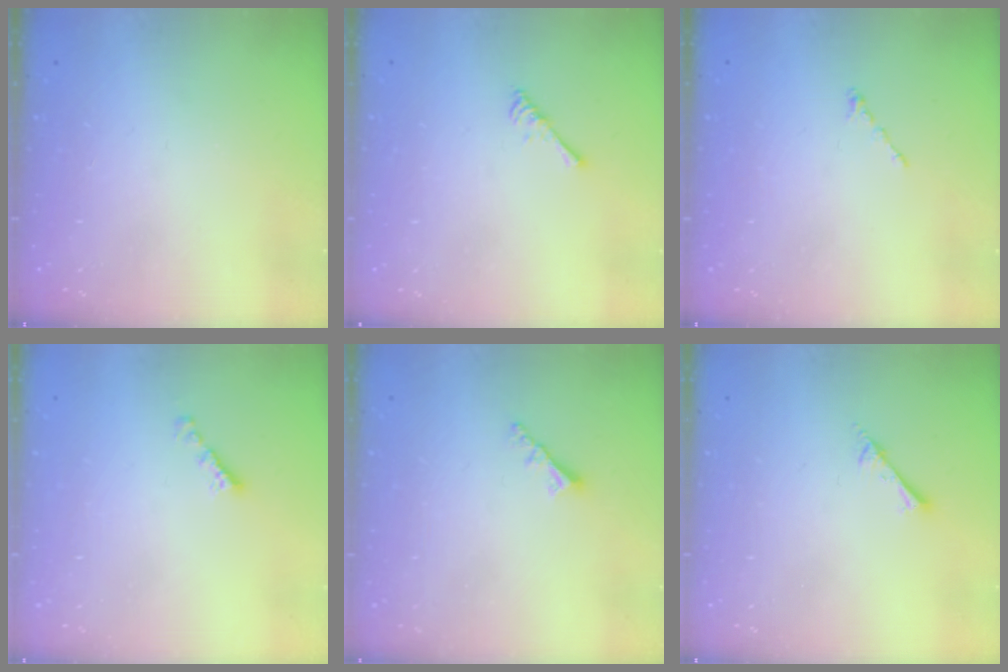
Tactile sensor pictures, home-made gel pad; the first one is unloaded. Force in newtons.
{"total": 2.7, "press": 2.6, "slide": 0.5}
{"total": 0.0}
{"total": 2.1, "press": 2.0, "slide": 0.7}
{"total": 2.3, "press": 2.3, "slide": 0.1}
{"total": 2.4, "press": 2.4, "slide": 0.2}